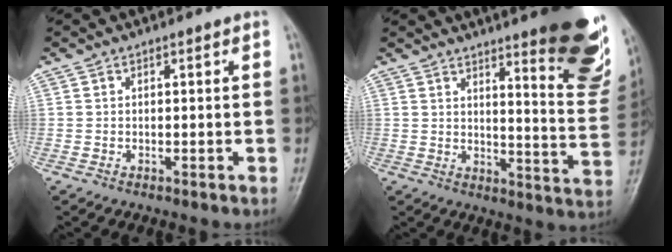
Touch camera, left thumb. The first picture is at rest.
{"total": 19.8, "force": [12.5, 4.1, 14.7], "torque": [-0.152, -0.088, 0.158]}